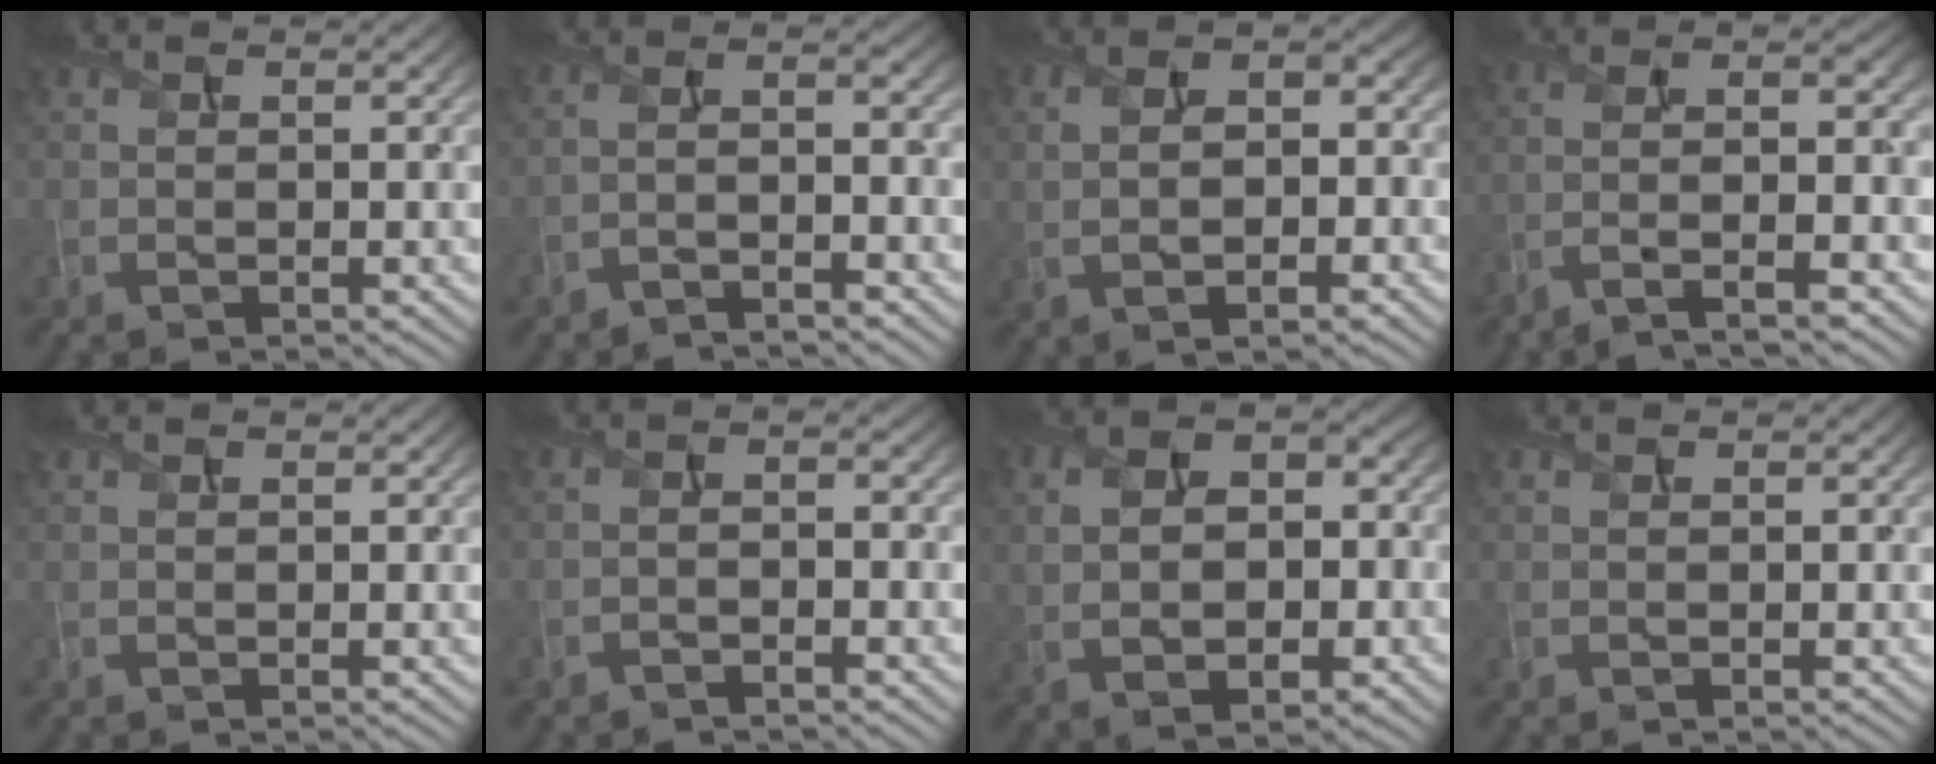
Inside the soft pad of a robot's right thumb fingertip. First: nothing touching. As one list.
[{"total": 3.8, "force": [-3.1, 0.4, 2.2], "torque": [-0.044, 0.004, -0.062]}, {"total": 6.4, "force": [-0.8, 3.2, 5.5], "torque": [-0.100, 0.000, -0.012]}, {"total": 9.7, "force": [-5.3, 2.2, 7.9], "torque": [-0.117, 0.011, -0.099]}, {"total": 0.0}, {"total": 2.0, "force": [-1.5, 0.3, 1.3], "torque": [-0.027, 0.002, -0.034]}, {"total": 8.8, "force": [-0.7, 5.7, 6.6], "torque": [-0.116, -0.002, -0.015]}, {"total": 0.0}]